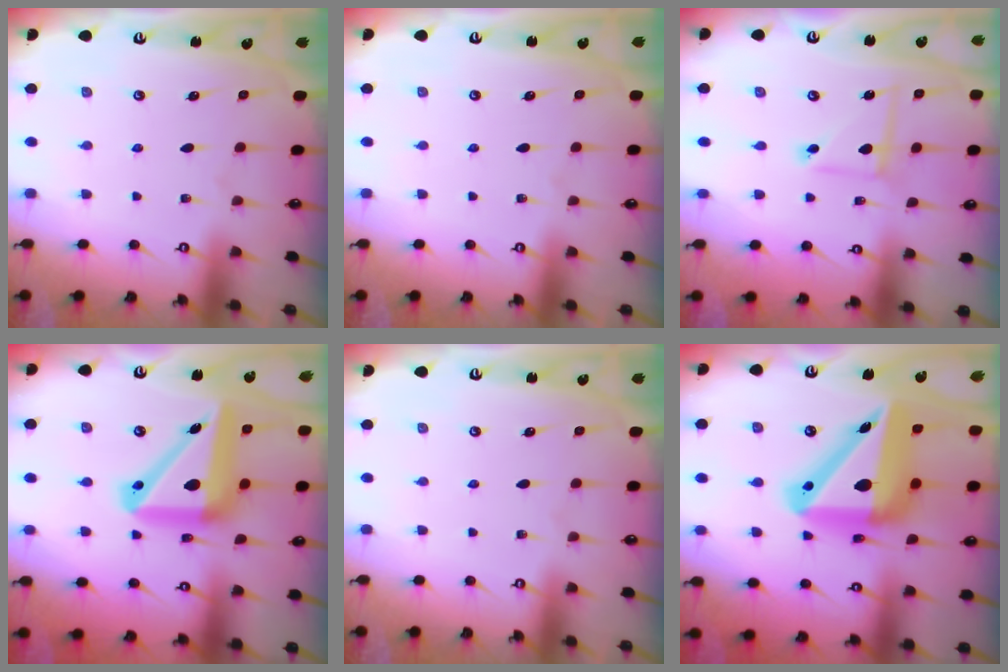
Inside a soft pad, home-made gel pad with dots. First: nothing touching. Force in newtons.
{"total": 0.0}
{"total": 4.9, "press": 4.9, "slide": 0.4}
{"total": 18.8, "press": 18.6, "slide": 2.9}
{"total": 0.0}
{"total": 21.7, "press": 21.4, "slide": 3.5}